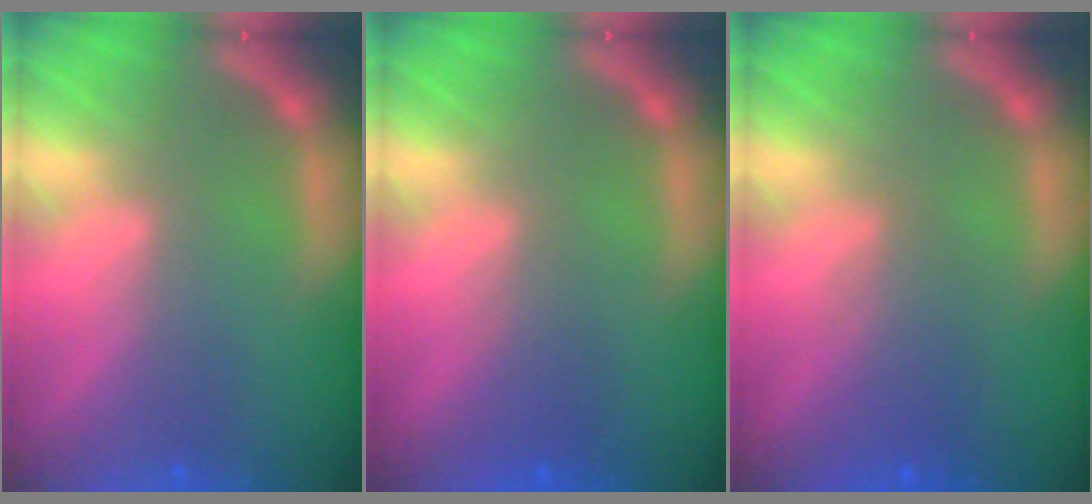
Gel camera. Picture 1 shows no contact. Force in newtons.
{"total": 2.0}
{"total": 3.0}